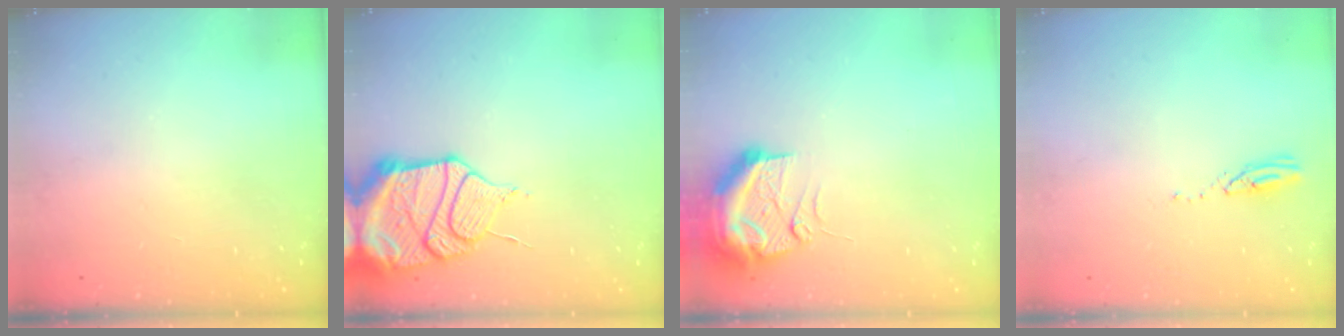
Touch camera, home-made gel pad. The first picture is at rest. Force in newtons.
{"total": 16.9, "press": 16.3, "slide": 4.2}
{"total": 12.2, "press": 11.9, "slide": 2.6}
{"total": 3.0, "press": 3.0, "slide": 0.1}